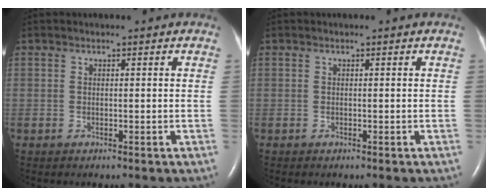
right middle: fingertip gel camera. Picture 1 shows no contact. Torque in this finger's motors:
{"motor_torque": [-0.04, -0.13, -0.05, 0.01]}